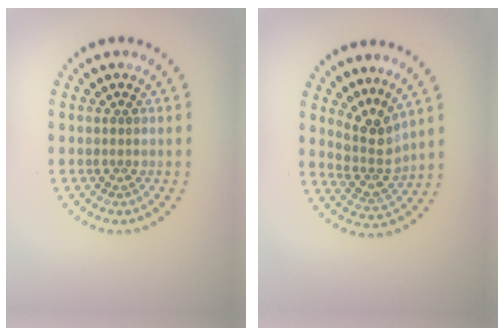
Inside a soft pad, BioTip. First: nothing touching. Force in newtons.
{"total": 3.1, "press": 2.3, "slide": 2.1}